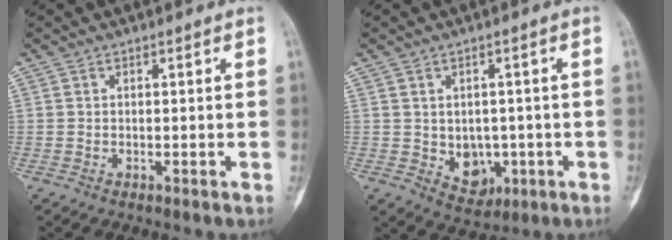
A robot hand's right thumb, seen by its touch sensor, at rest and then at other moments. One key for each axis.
{"total": 6.0, "fx": -1.0, "fy": 4.8, "fz": 3.5, "tx": -0.018, "ty": 0.000, "tz": 0.001}